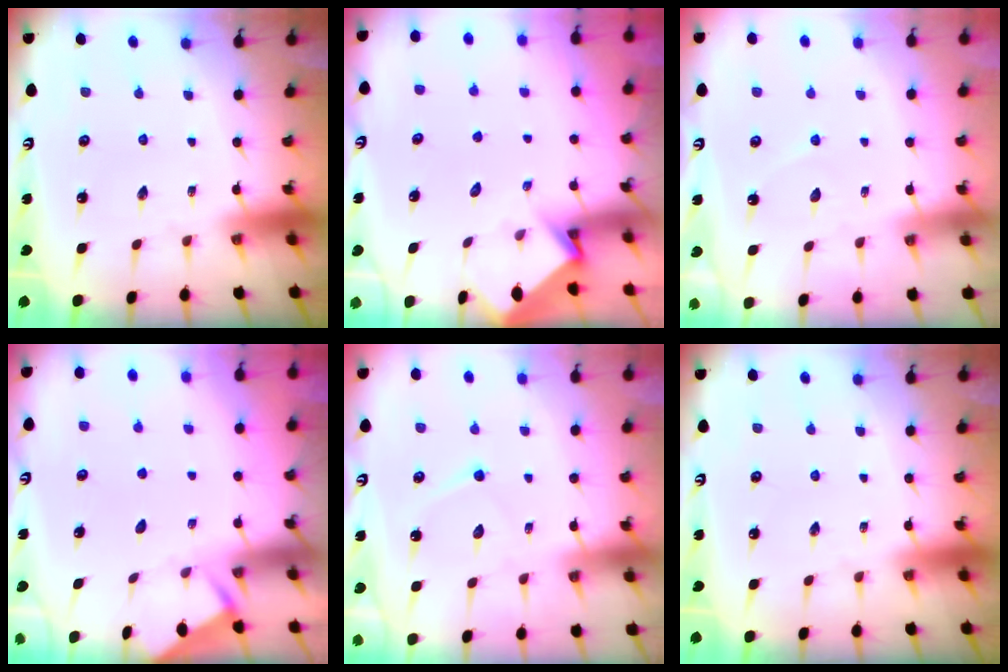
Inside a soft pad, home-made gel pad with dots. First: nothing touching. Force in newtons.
{"total": 3.4, "press": 3.4, "slide": 0.3}
{"total": 2.7, "press": 2.7, "slide": 0.4}
{"total": 3.0, "press": 3.0, "slide": 0.2}
{"total": 5.7, "press": 5.7, "slide": 0.6}
{"total": 0.0}